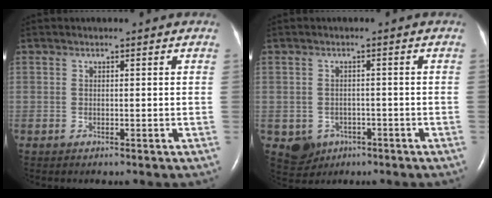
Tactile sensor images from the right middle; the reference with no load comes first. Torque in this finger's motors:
{"motor_torque": [-0.06, 0.09, -0.02, 0.00]}